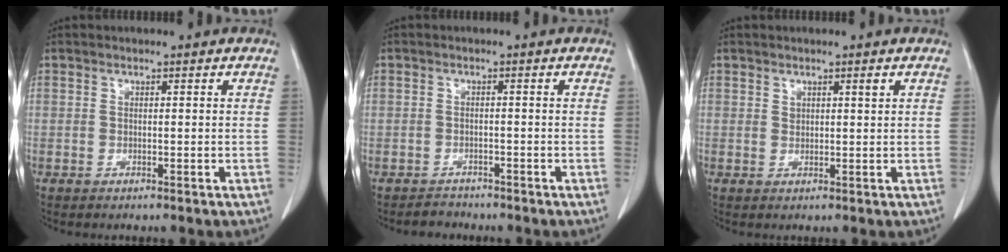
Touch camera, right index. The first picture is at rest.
{"total": 1.9, "force": [-1.5, 0.9, -0.6], "torque": [0.005, 0.001, -0.026]}
{"total": 1.3, "force": [0.8, 0.3, 0.9], "torque": [-0.016, -0.002, 0.015]}